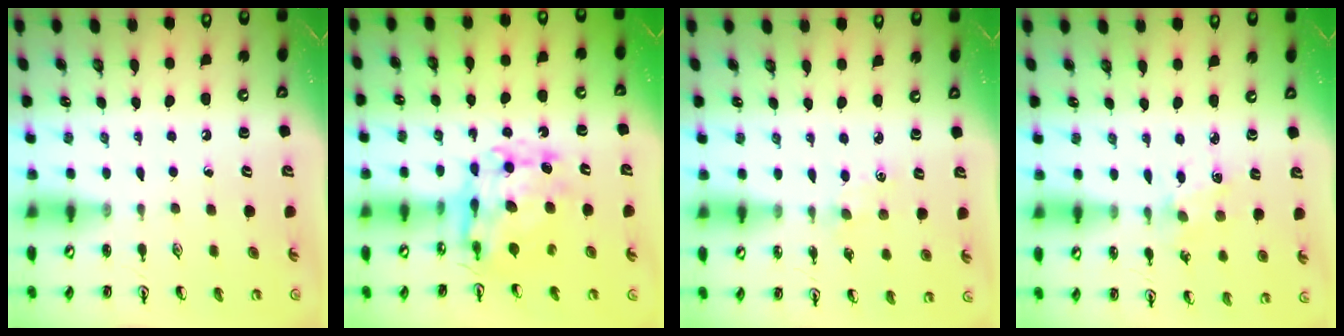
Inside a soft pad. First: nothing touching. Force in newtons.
{"total": 10.9, "press": 10.9, "slide": 0.9}
{"total": 0.7, "press": 0.7, "slide": 0.1}
{"total": 2.3, "press": 2.3, "slide": 0.4}